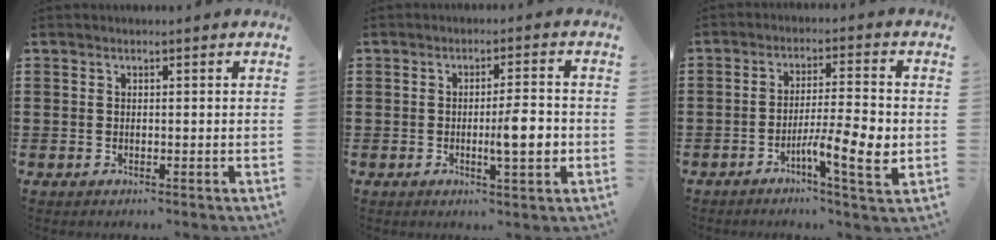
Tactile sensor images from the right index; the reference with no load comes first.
{"total": 6.3, "force": [-0.9, 1.0, 6.1], "torque": [-0.085, -0.008, -0.019]}
{"total": 8.5, "force": [-2.7, 1.1, 8.0], "torque": [-0.129, -0.001, -0.042]}